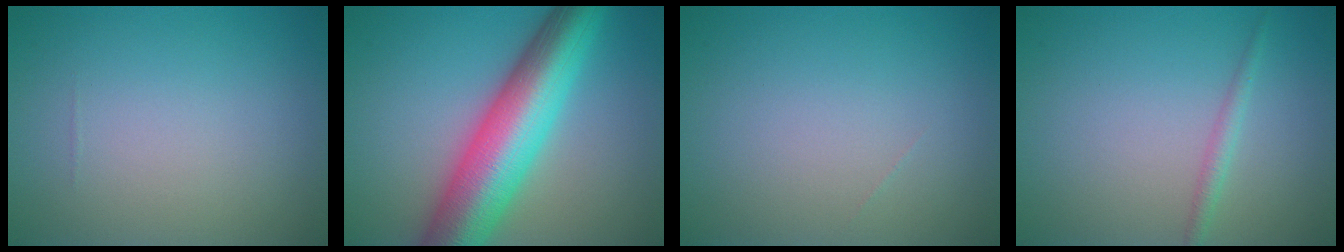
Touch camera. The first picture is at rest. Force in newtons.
{"total": 11.2, "press": 11.2, "slide": 0.2}
{"total": 0.0}
{"total": 1.3, "press": 1.3, "slide": 0.1}